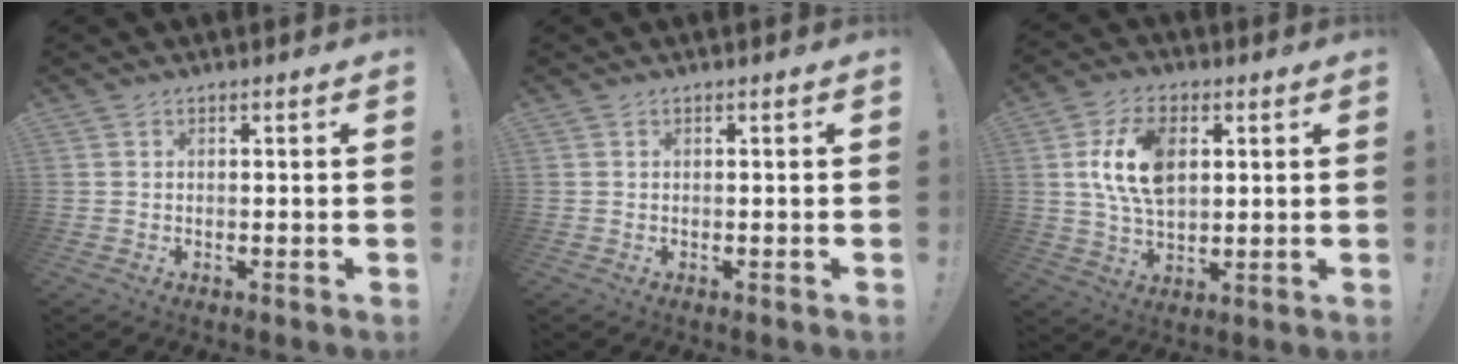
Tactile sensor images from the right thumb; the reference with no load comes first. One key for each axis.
{"total": 0.0}
{"total": 14.2, "fx": 3.4, "fy": 8.9, "fz": 10.5, "tx": -0.207, "ty": 0.008, "tz": 0.061}